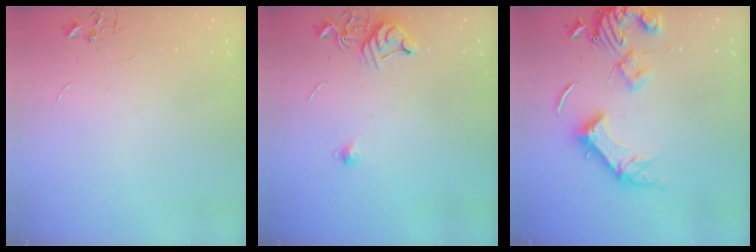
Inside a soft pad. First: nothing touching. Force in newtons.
{"total": 7.8, "press": 7.7, "slide": 0.8}
{"total": 17.4, "press": 17.3, "slide": 2.4}